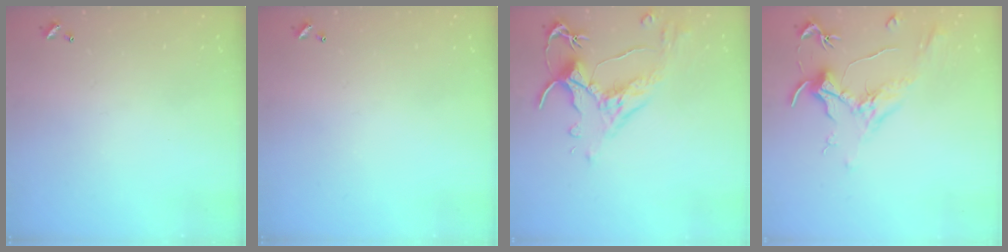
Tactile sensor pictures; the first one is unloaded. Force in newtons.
{"total": 0.0}
{"total": 2.6, "press": 2.2, "slide": 1.3}
{"total": 1.9, "press": 1.7, "slide": 0.9}